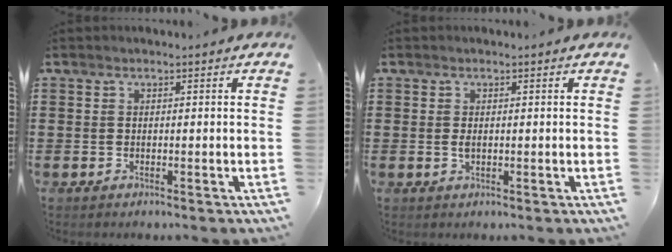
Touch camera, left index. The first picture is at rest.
{"total": 1.0, "force": [-0.1, 0.5, 0.9], "torque": [-0.019, 0.002, -0.002]}